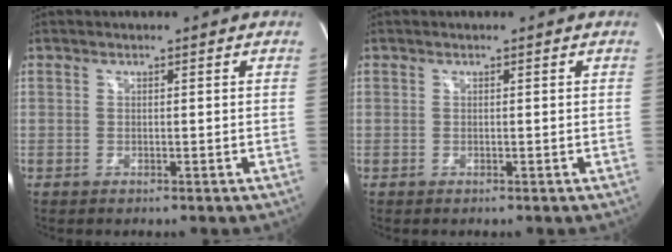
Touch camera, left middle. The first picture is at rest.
{"total": 0.0}